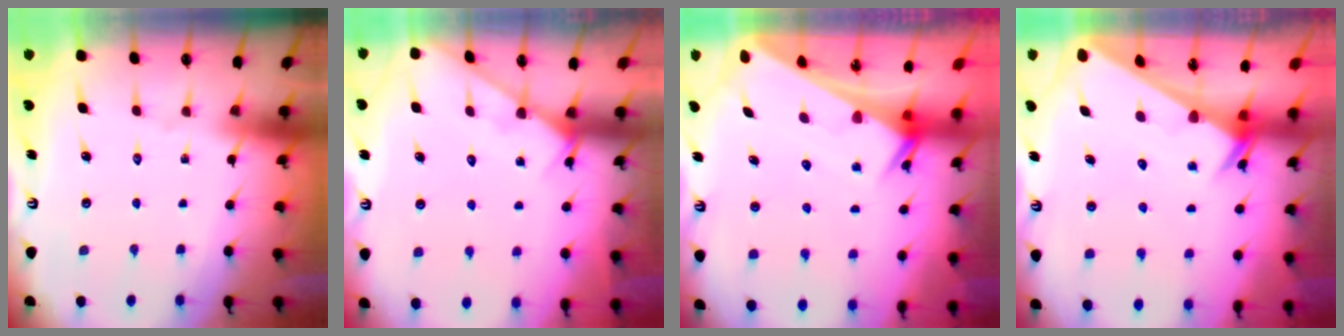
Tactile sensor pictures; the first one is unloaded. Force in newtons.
{"total": 4.9, "press": 4.9, "slide": 0.6}
{"total": 2.6, "press": 2.6, "slide": 0.2}
{"total": 2.3, "press": 2.3, "slide": 0.1}